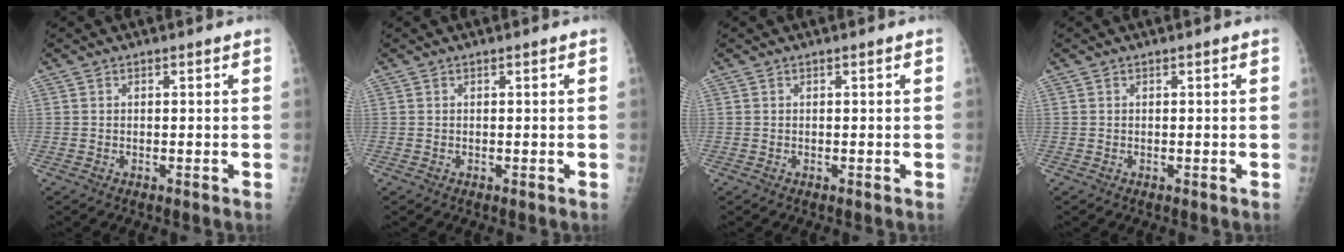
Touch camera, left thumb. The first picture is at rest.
{"total": 0.0}
{"total": 0.0}
{"total": 0.0}